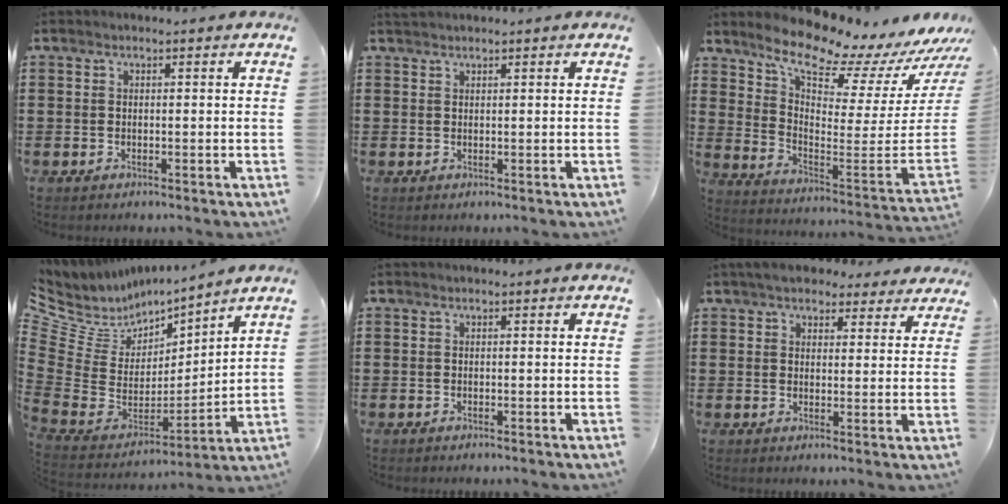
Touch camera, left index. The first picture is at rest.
{"total": 0.8, "force": [0.8, 0.1, 0.2], "torque": [-0.006, 0.000, 0.016]}
{"total": 8.9, "force": [8.3, 0.7, 3.1], "torque": [-0.075, -0.096, 0.134]}
{"total": 5.9, "force": [3.9, 4.3, 1.1], "torque": [-0.063, -0.042, 0.071]}
{"total": 0.0}
{"total": 4.8, "force": [4.3, 1.7, 1.5], "torque": [-0.044, -0.003, 0.081]}